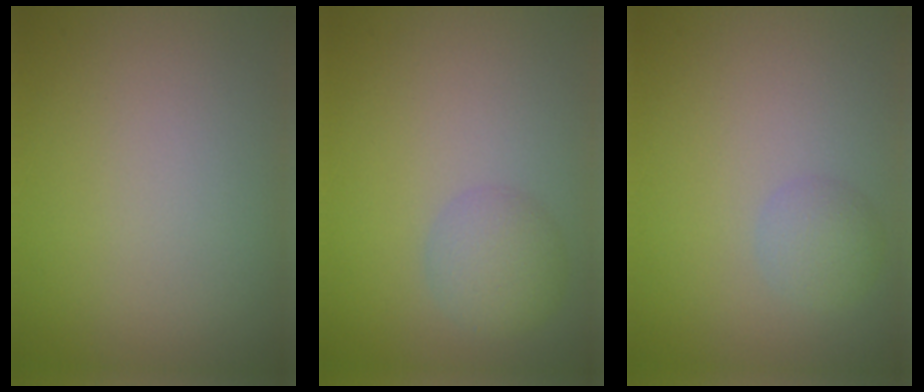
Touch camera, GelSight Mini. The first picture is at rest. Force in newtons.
{"total": 2.1, "press": 2.1, "slide": 0.2}
{"total": 1.7, "press": 1.7, "slide": 0.1}